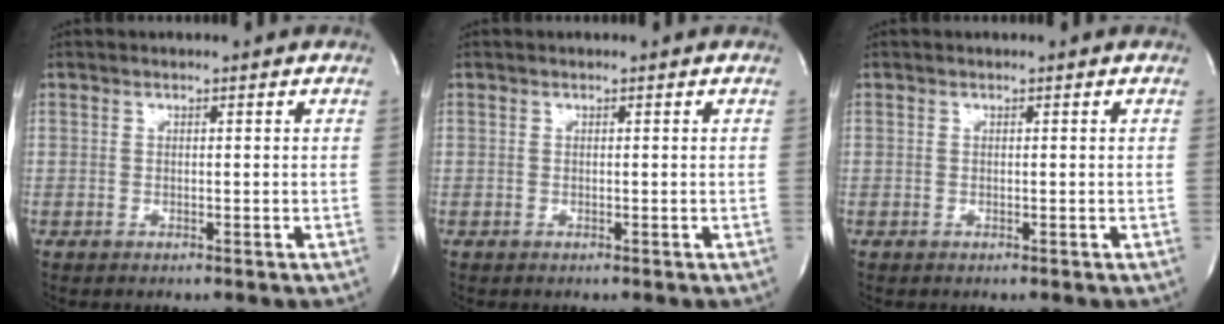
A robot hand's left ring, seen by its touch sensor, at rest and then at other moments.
{"total": 0.0}
{"total": 0.0}